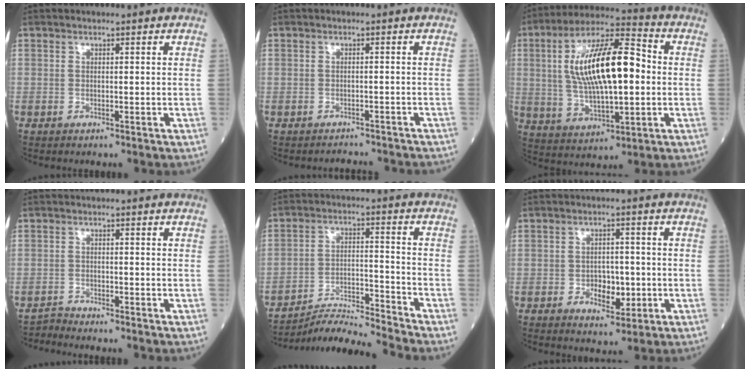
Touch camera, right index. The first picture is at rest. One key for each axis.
{"total": 3.2, "fx": -3.2, "fy": 0.5, "fz": 0.5, "tx": 0.001, "ty": 0.002, "tz": -0.036}
{"total": 17.8, "fx": 1.5, "fy": 5.4, "fz": 16.9, "tx": -0.312, "ty": 0.022, "tz": 0.025}
{"total": 1.8, "fx": -1.6, "fy": -0.6, "fz": -0.7, "tx": 0.021, "ty": -0.010, "tz": -0.031}
{"total": 9.1, "fx": -8.6, "fy": -2.7, "fz": 0.6, "tx": -0.009, "ty": 0.006, "tz": -0.157}
{"total": 4.8, "fx": -1.3, "fy": 2.7, "fz": 3.8, "tx": -0.053, "ty": 0.002, "tz": -0.014}